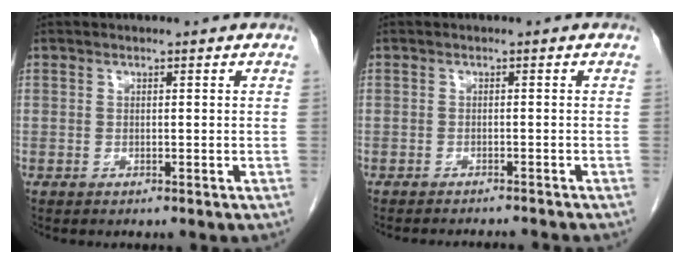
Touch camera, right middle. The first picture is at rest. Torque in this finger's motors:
{"motor_torque": [-0.45, -0.31, -0.11, -0.01]}